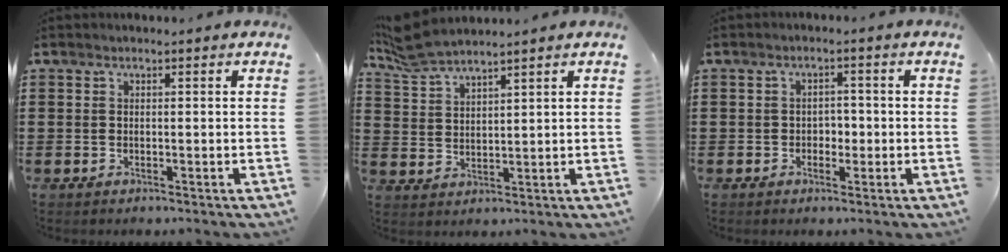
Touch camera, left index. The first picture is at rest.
{"total": 5.2, "force": [4.7, 0.3, 2.0], "torque": [-0.055, -0.013, 0.087]}
{"total": 2.1, "force": [-0.7, 1.6, 1.2], "torque": [-0.026, 0.004, -0.018]}